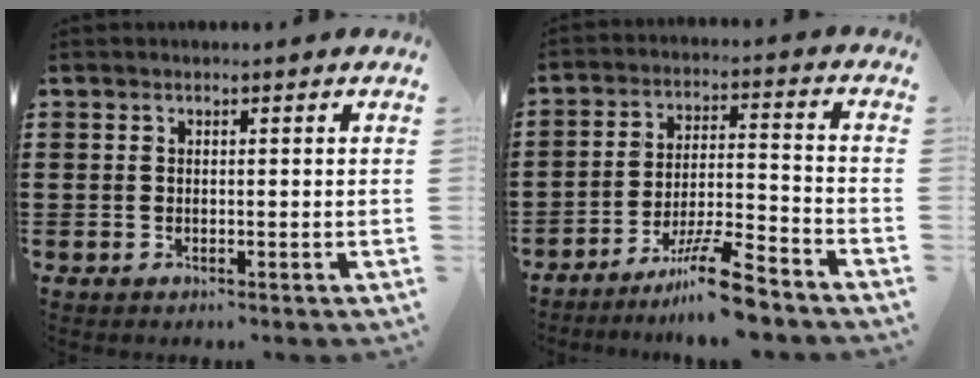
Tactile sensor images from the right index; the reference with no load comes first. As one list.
[{"total": 9.7, "force": [-7.7, 0.7, 5.8], "torque": [-0.097, 0.018, -0.144]}]